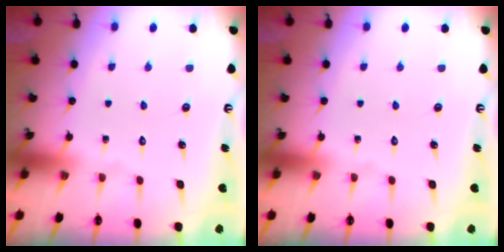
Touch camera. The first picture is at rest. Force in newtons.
{"total": 0.0}